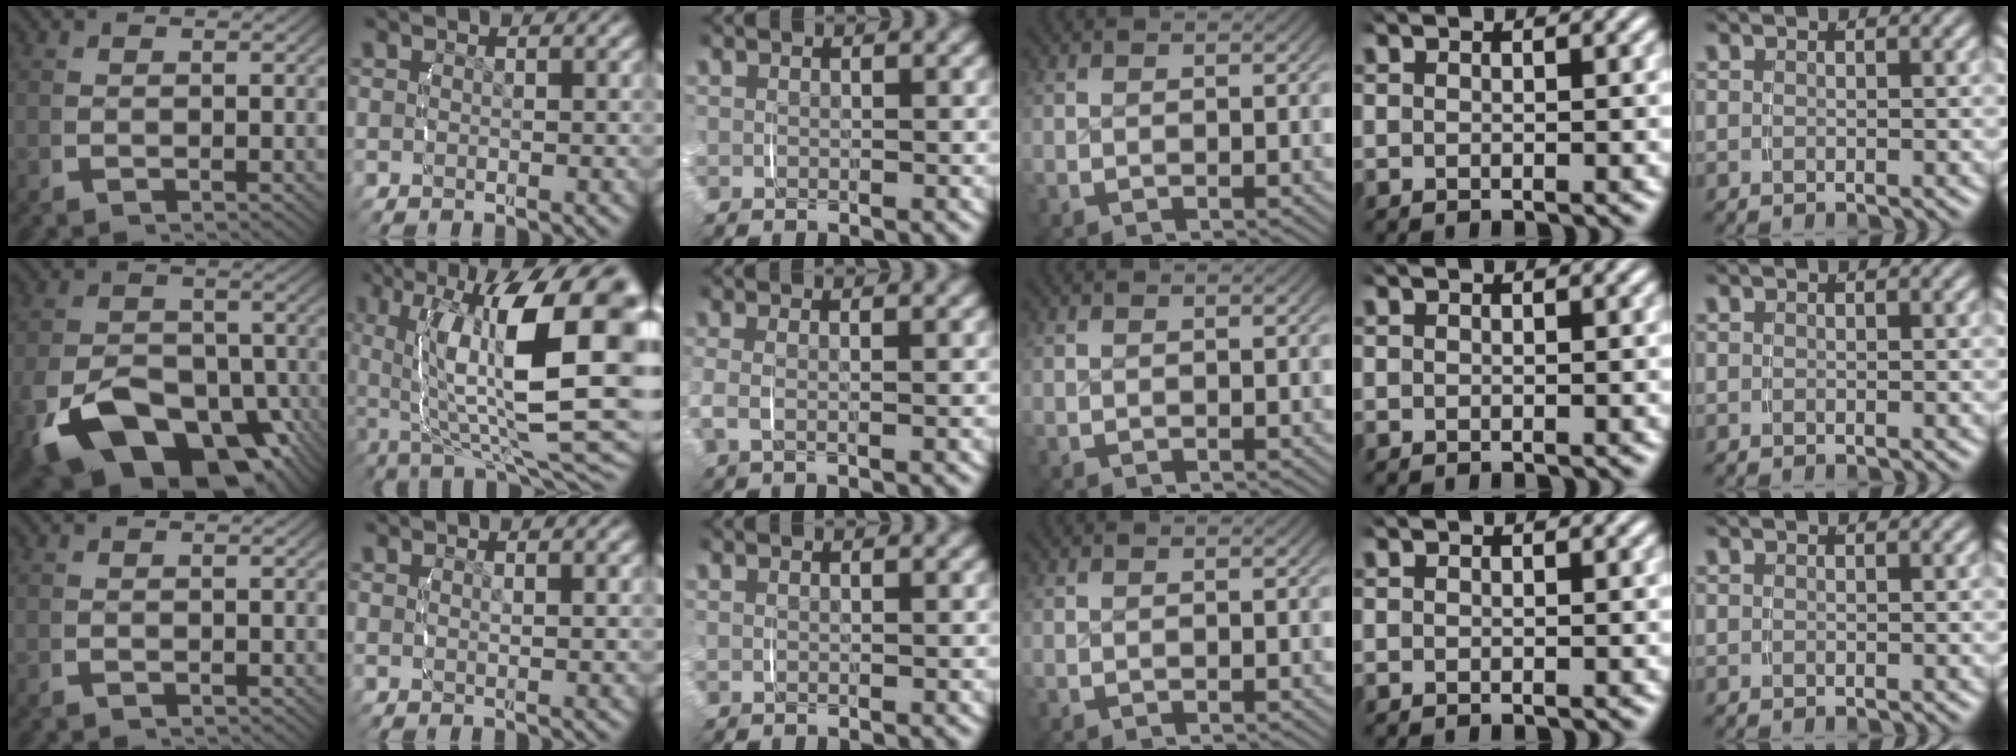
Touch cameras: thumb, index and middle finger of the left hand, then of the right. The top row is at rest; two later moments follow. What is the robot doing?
{"motion": "lift_and_place", "object": "ethernet cable"}